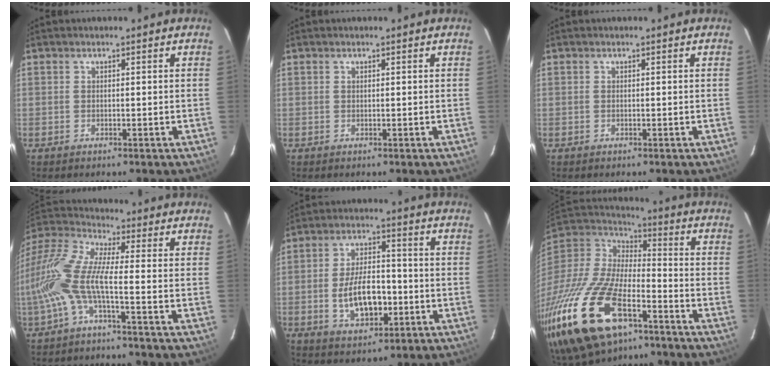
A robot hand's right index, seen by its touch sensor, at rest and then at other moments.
{"total": 0.0}
{"total": 0.0}
{"total": 13.3, "force": [-3.3, 2.6, 12.6], "torque": [-0.254, -0.001, -0.075]}
{"total": 10.7, "force": [-2.5, 5.6, 8.8], "torque": [-0.171, 0.007, -0.031]}
{"total": 32.4, "force": [-18.5, 15.3, 21.7], "torque": [-0.488, -0.047, -0.315]}